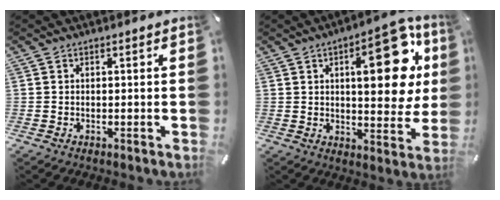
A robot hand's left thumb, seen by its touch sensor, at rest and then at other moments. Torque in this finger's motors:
{"motor_torque": [1.85, 1.79, 1.92, -0.41, 0.38]}